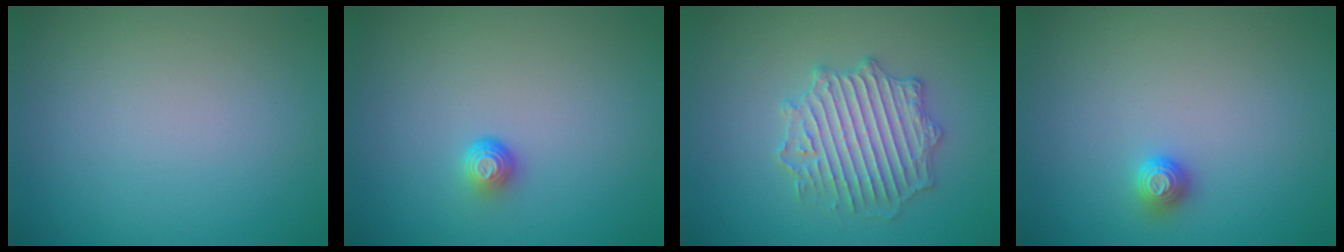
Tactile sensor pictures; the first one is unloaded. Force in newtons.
{"total": 1.5, "press": 1.0, "slide": 1.1}
{"total": 4.2, "press": 4.1, "slide": 1.0}
{"total": 1.0, "press": 1.0, "slide": 0.3}